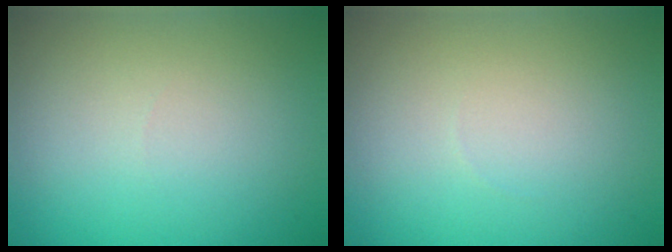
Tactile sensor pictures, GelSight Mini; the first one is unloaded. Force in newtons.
{"total": 0.0}